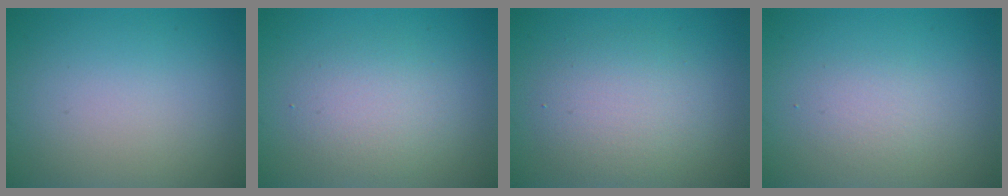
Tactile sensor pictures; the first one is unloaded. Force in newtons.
{"total": 2.9, "press": 2.9, "slide": 0.3}
{"total": 3.7, "press": 3.7, "slide": 0.4}
{"total": 1.5, "press": 1.5, "slide": 0.1}